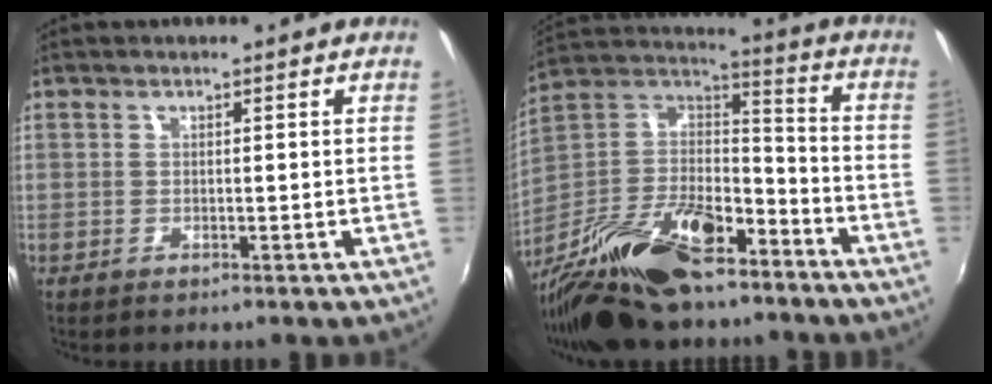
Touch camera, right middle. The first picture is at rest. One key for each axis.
{"total": 25.3, "fx": -16.9, "fy": 10.7, "fz": 15.5, "tx": -0.306, "ty": -0.009, "tz": -0.287}